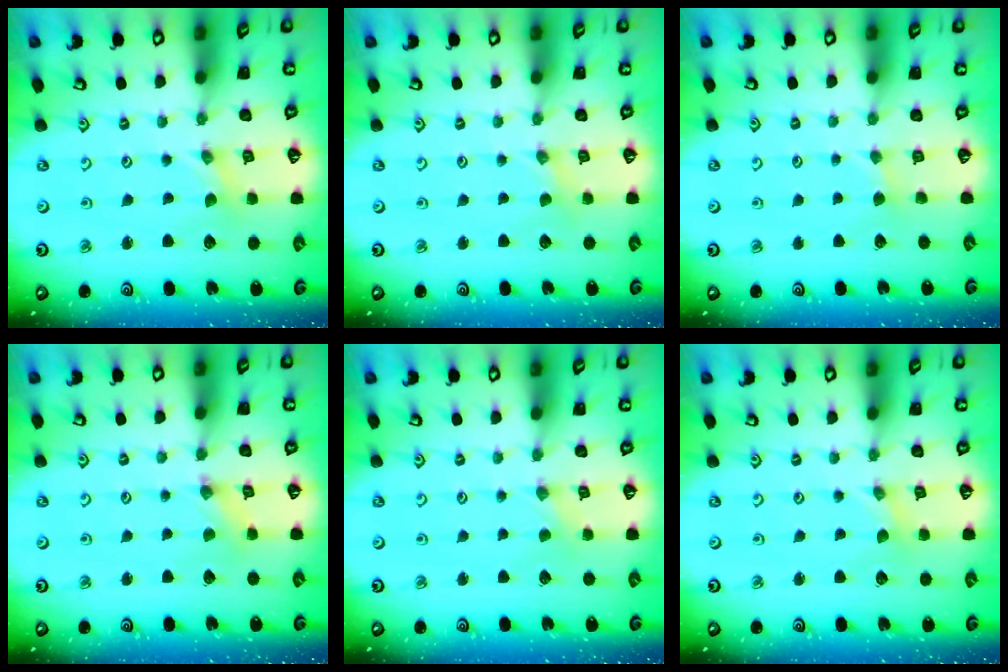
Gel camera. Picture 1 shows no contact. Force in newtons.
{"total": 0.0}
{"total": 1.6, "press": 1.5, "slide": 0.2}
{"total": 0.7, "press": 0.6, "slide": 0.3}
{"total": 0.0}
{"total": 0.0}